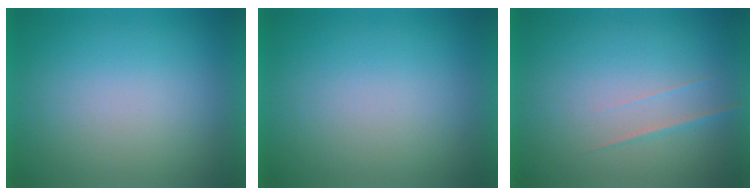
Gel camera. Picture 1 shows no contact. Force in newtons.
{"total": 0.0}
{"total": 1.9}